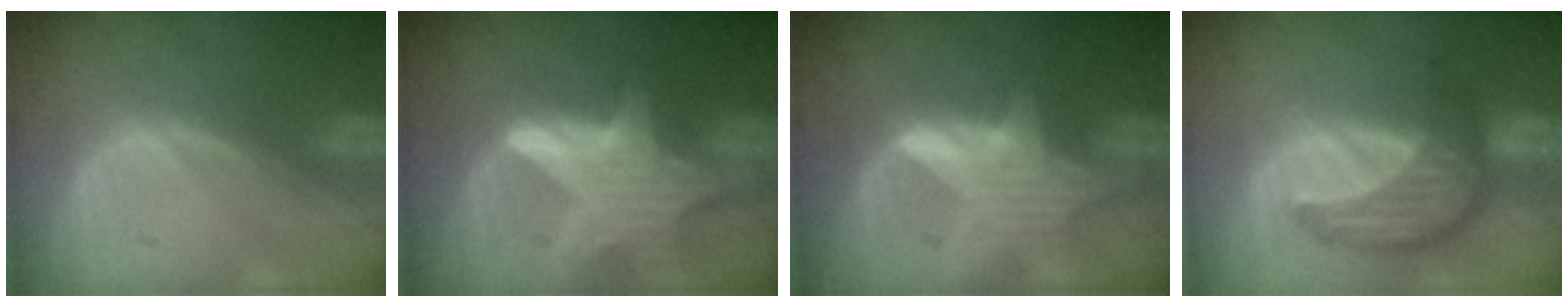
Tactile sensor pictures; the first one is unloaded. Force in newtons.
{"total": 9.1, "press": 9.1, "slide": 0.8}
{"total": 6.0, "press": 5.8, "slide": 1.2}
{"total": 8.1, "press": 7.5, "slide": 3.1}